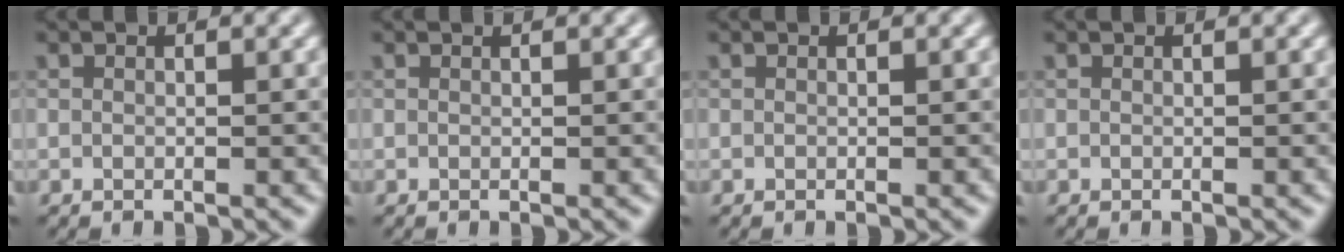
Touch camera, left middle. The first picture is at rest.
{"total": 0.0}
{"total": 0.0}
{"total": 0.0}